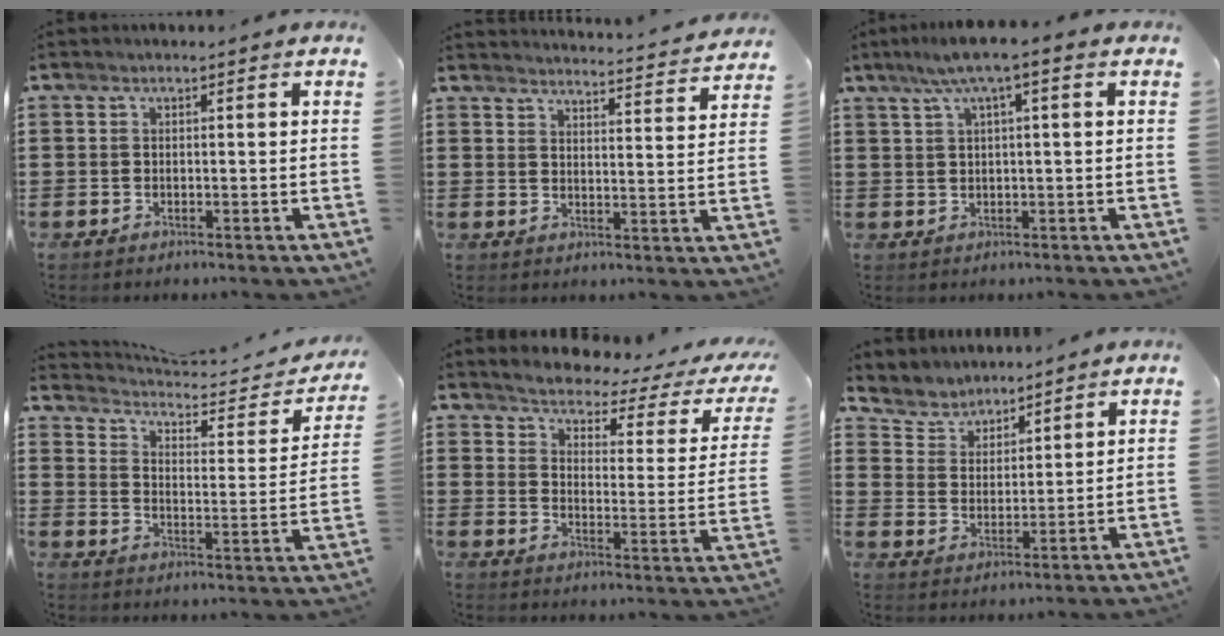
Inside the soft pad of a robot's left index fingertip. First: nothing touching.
{"total": 3.4, "force": [3.3, -0.5, 0.3], "torque": [-0.014, -0.033, 0.054]}
{"total": 4.3, "force": [1.5, 0.2, 4.0], "torque": [-0.077, 0.002, 0.023]}
{"total": 4.1, "force": [3.6, 1.1, 1.6], "torque": [-0.046, -0.029, 0.054]}
{"total": 2.8, "force": [2.6, 0.3, 1.1], "torque": [-0.042, -0.026, 0.034]}
{"total": 4.6, "force": [4.3, 1.7, -0.3], "torque": [-0.022, -0.018, 0.076]}